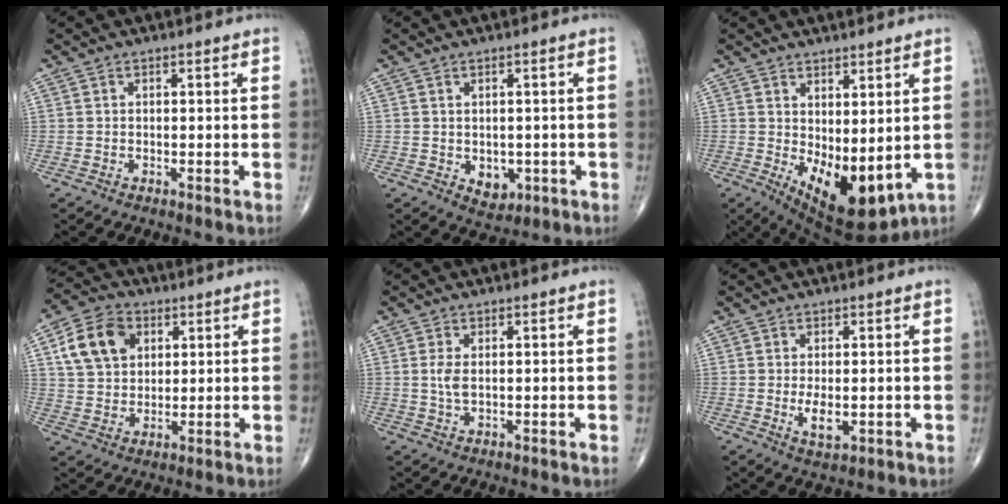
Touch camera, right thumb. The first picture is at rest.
{"total": 4.2, "force": [-0.9, 3.1, 2.7], "torque": [-0.019, -0.003, -0.001]}
{"total": 12.4, "force": [-0.8, 5.9, 10.9], "torque": [-0.155, -0.026, 0.013]}
{"total": 11.4, "force": [4.0, 8.5, 6.5], "torque": [-0.099, 0.000, 0.071]}
{"total": 2.8, "force": [0.3, 1.4, 2.4], "torque": [-0.056, -0.002, 0.006]}
{"total": 4.0, "force": [-0.5, 1.9, 3.4], "torque": [-0.060, -0.009, -0.005]}